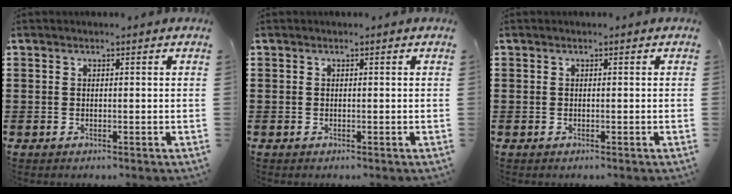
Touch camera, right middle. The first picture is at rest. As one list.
[{"total": 0.0}, {"total": 0.0}]